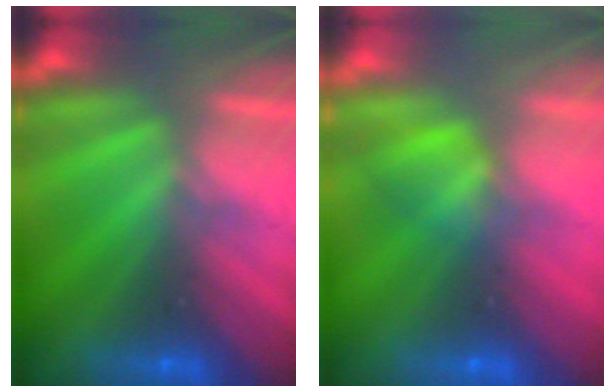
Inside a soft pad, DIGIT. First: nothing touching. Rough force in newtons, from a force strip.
{"total": 1.6}